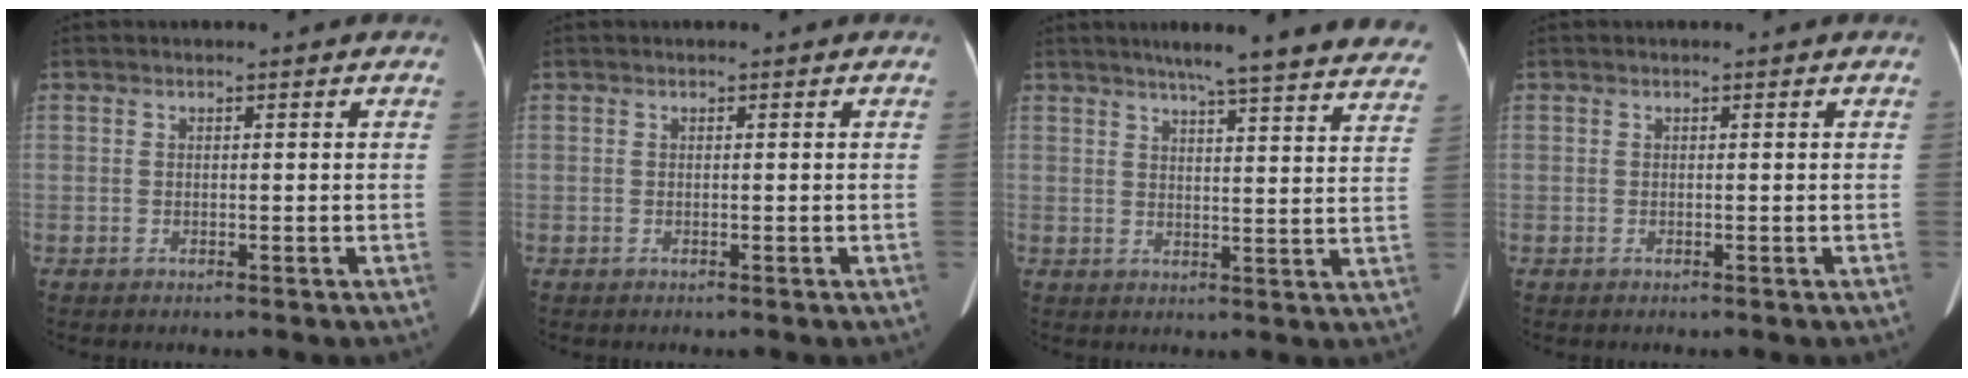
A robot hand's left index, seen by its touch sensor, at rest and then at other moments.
{"total": 0.0}
{"total": 24.3, "force": [21.5, 1.2, 11.3], "torque": [-0.151, -0.044, 0.246]}
{"total": 0.0}